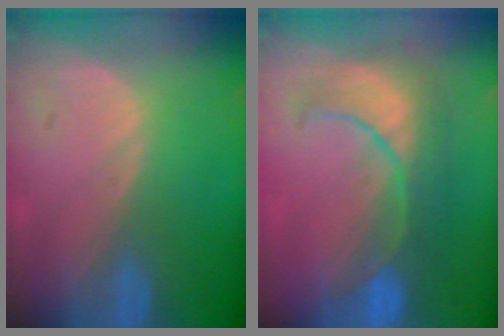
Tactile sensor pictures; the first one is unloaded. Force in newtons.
{"total": 8.7, "press": 8.4, "slide": 2.1}